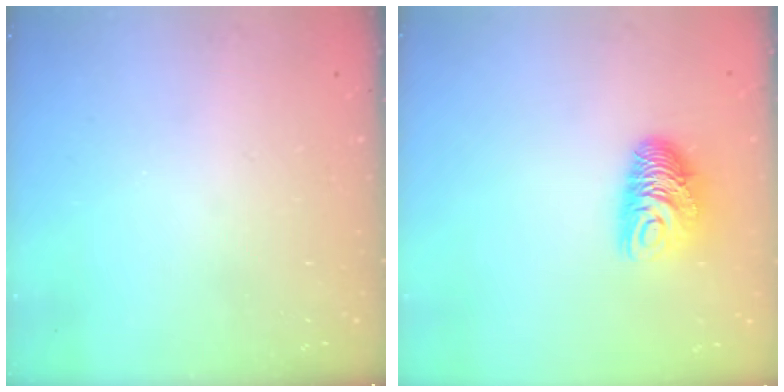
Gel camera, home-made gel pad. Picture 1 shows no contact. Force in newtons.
{"total": 9.3, "press": 9.3, "slide": 0.3}